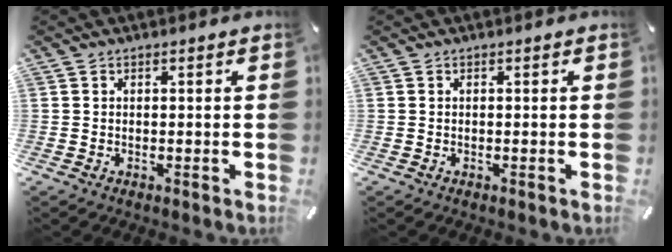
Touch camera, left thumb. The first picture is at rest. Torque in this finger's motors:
{"motor_torque": [-0.25, -0.20, -0.15, 0.13, 0.00]}